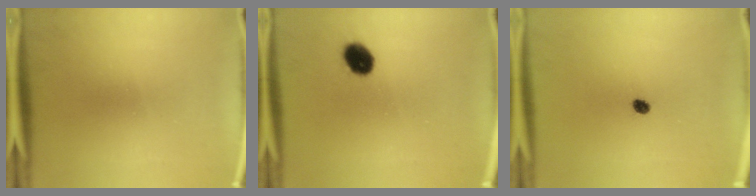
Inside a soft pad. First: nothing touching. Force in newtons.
{"total": 6.0}
{"total": 1.7}